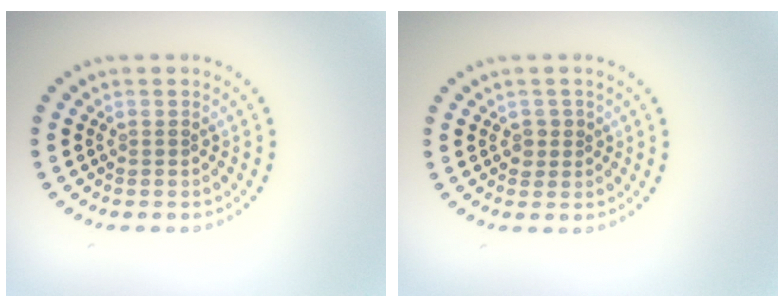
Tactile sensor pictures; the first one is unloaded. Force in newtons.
{"total": 1.1, "press": 0.9, "slide": 0.5}